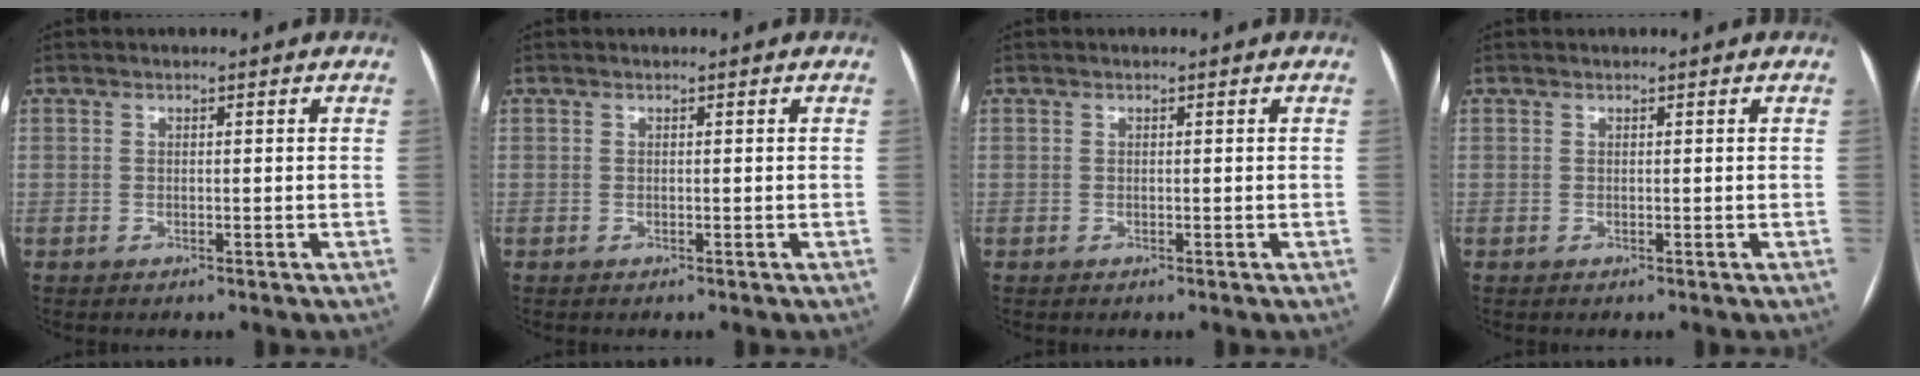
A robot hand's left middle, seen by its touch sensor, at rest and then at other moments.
{"total": 0.0}
{"total": 0.0}
{"total": 0.0}